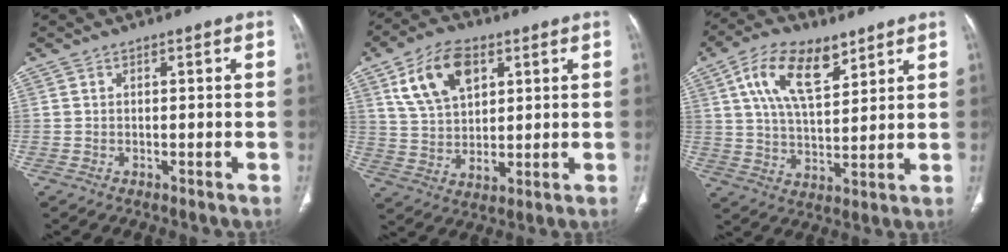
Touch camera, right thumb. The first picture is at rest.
{"total": 13.3, "force": [5.6, 8.1, 8.9], "torque": [-0.142, -0.012, 0.108]}
{"total": 13.5, "force": [6.9, 6.4, 9.7], "torque": [-0.154, -0.018, 0.127]}